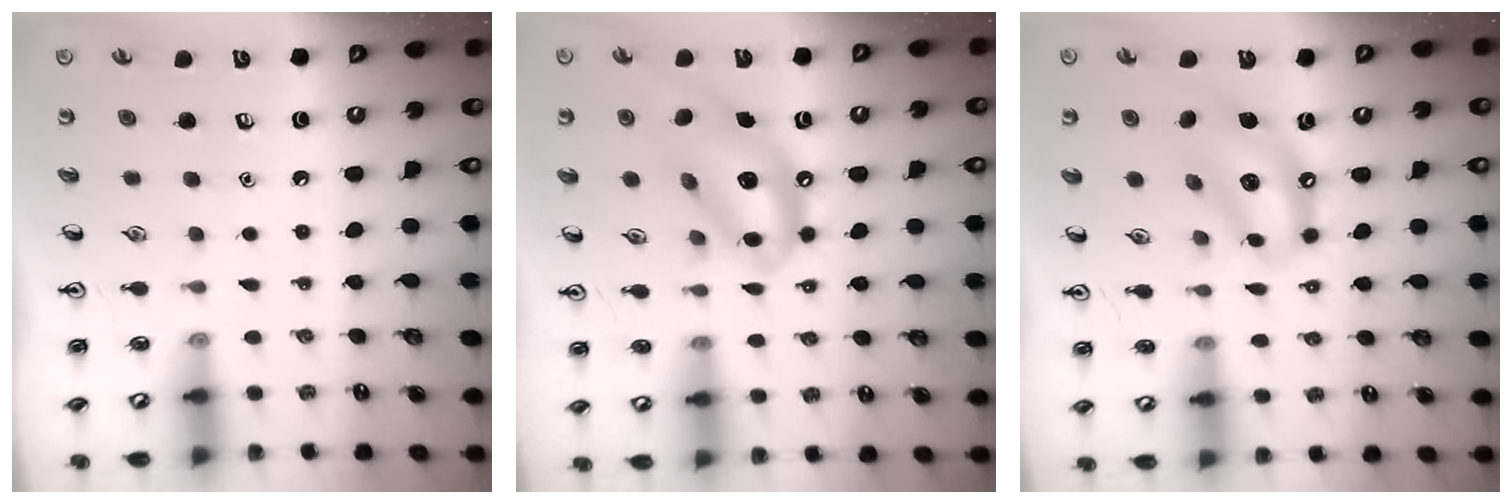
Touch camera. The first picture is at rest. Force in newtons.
{"total": 12.6, "press": 12.0, "slide": 3.7}
{"total": 12.9, "press": 12.3, "slide": 4.0}